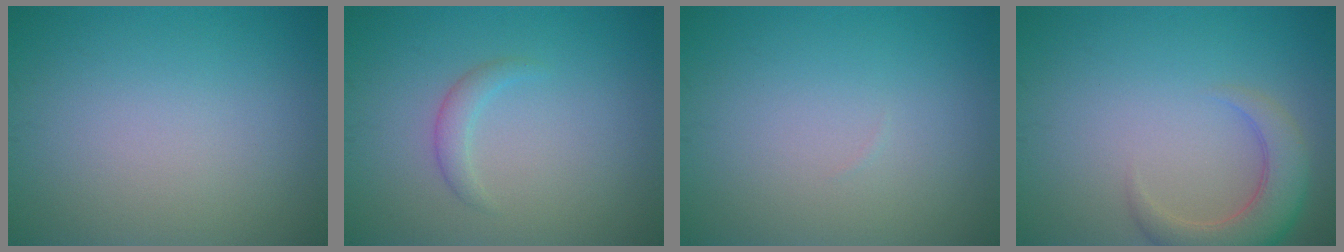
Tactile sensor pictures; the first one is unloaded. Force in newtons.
{"total": 1.4, "press": 1.4, "slide": 0.1}
{"total": 0.0}
{"total": 4.5, "press": 4.5, "slide": 0.5}